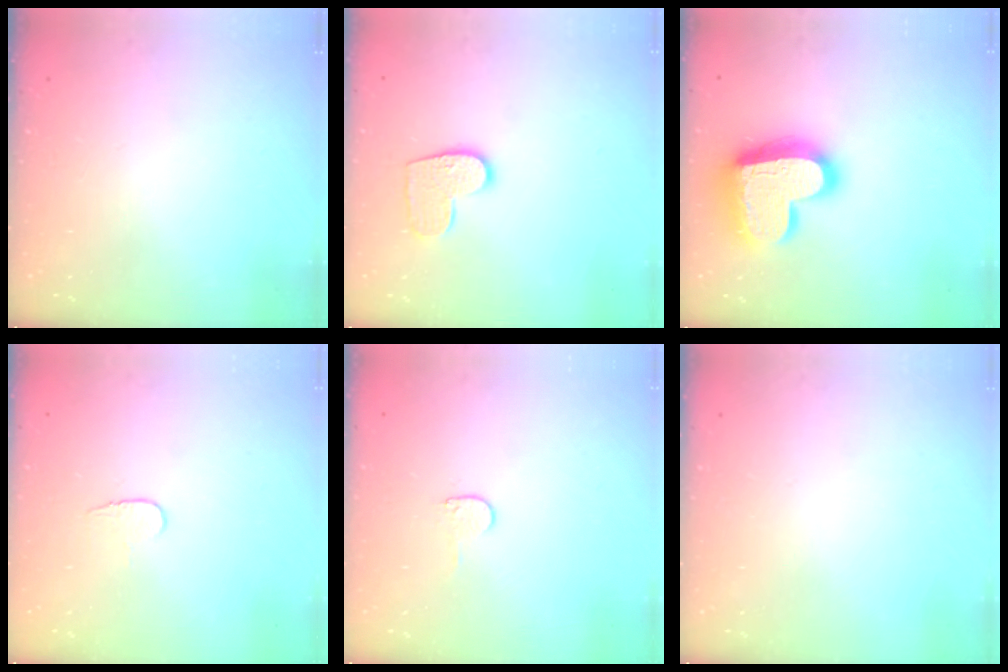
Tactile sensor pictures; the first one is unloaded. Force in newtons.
{"total": 9.3, "press": 9.3, "slide": 0.4}
{"total": 20.2, "press": 20.1, "slide": 1.7}
{"total": 4.3, "press": 4.2, "slide": 0.4}
{"total": 4.0, "press": 4.0, "slide": 0.3}
{"total": 0.0}